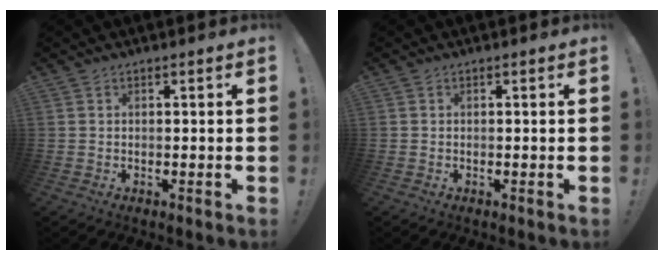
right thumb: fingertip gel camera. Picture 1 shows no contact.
{"total": 0.0}